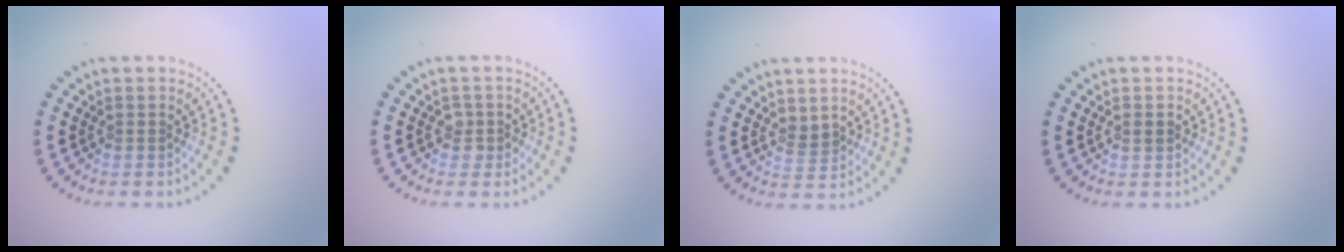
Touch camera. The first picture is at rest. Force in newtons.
{"total": 1.3, "press": 1.1, "slide": 0.6}
{"total": 1.1, "press": 0.9, "slide": 0.6}
{"total": 1.2, "press": 1.2, "slide": 0.1}